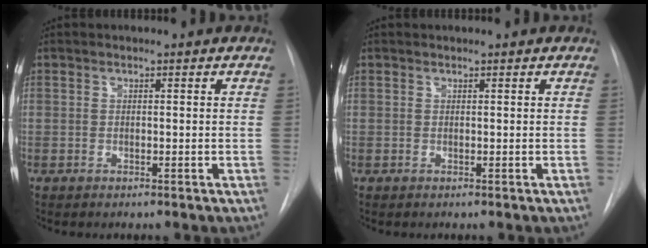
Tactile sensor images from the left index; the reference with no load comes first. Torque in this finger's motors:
{"motor_torque": [0.00, 0.00, 0.00, 0.00]}